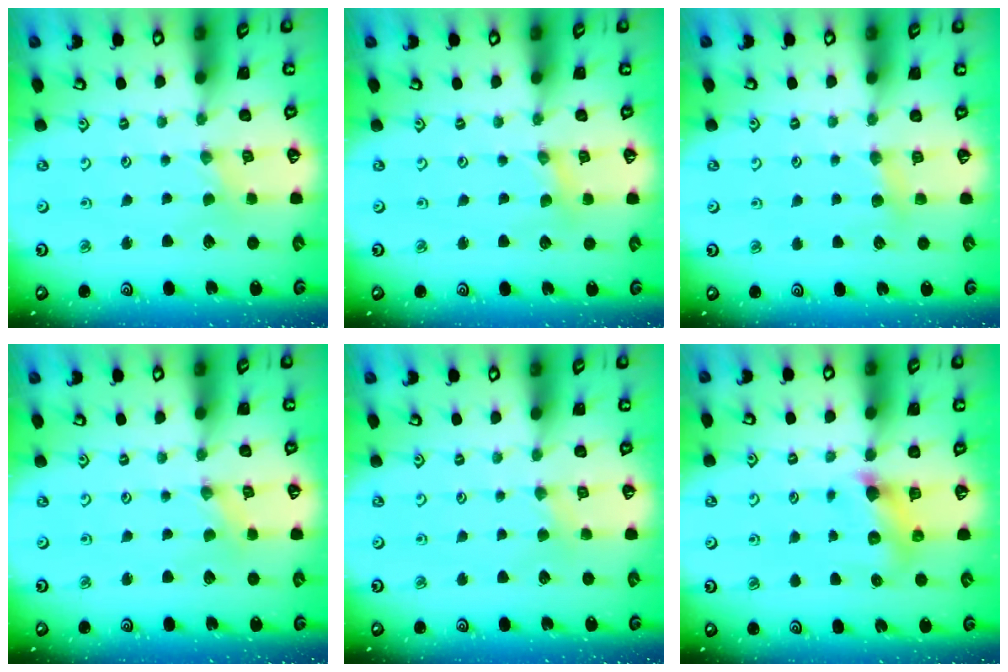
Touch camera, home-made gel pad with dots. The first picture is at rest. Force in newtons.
{"total": 0.6, "press": 0.6, "slide": 0.1}
{"total": 5.0, "press": 5.0, "slide": 0.7}
{"total": 0.0}
{"total": 1.2, "press": 1.1, "slide": 0.3}
{"total": 7.2, "press": 7.2, "slide": 0.6}